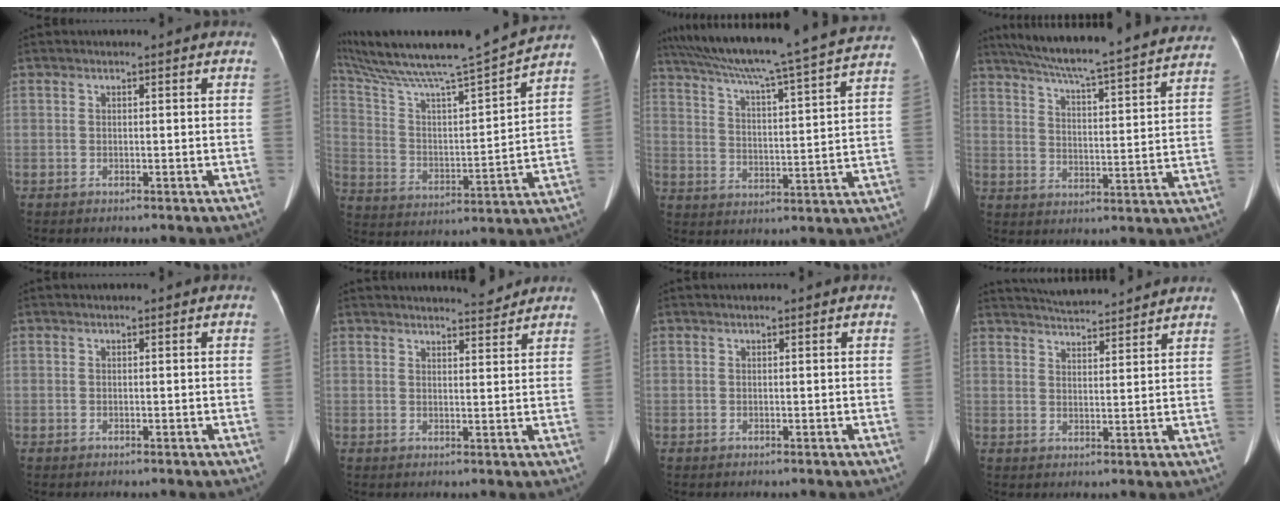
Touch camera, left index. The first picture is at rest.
{"total": 18.6, "force": [16.7, -1.2, 8.1], "torque": [-0.154, -0.024, 0.273]}
{"total": 26.3, "force": [23.1, -0.5, 12.6], "torque": [-0.215, -0.016, 0.318]}
{"total": 29.4, "force": [26.5, 1.7, 12.6], "torque": [-0.203, -0.040, 0.340]}
{"total": 0.0}
{"total": 6.7, "force": [6.5, 0.4, 1.6], "torque": [-0.021, -0.002, 0.077]}
{"total": 0.7, "force": [0.6, -0.1, 0.3], "torque": [-0.007, 0.012, 0.013]}
{"total": 11.4, "force": [10.8, 0.7, 3.5], "torque": [-0.064, 0.017, 0.156]}